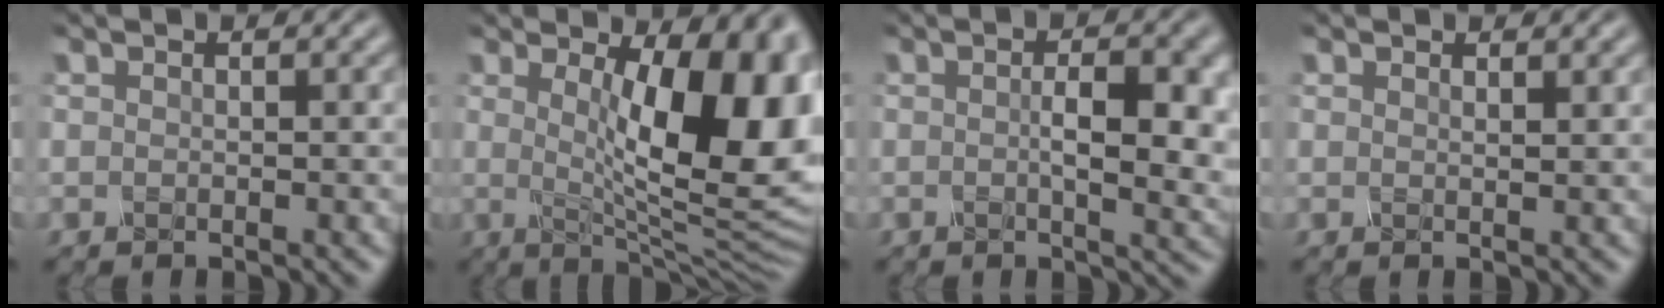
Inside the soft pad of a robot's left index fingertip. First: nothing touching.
{"total": 13.4, "force": [1.7, 4.7, 12.4], "torque": [-0.145, -0.003, 0.024]}
{"total": 6.2, "force": [-0.1, 2.2, 5.8], "torque": [-0.085, -0.008, 0.004]}
{"total": 0.7, "force": [0.6, 0.1, 0.3], "torque": [-0.008, -0.001, 0.012]}